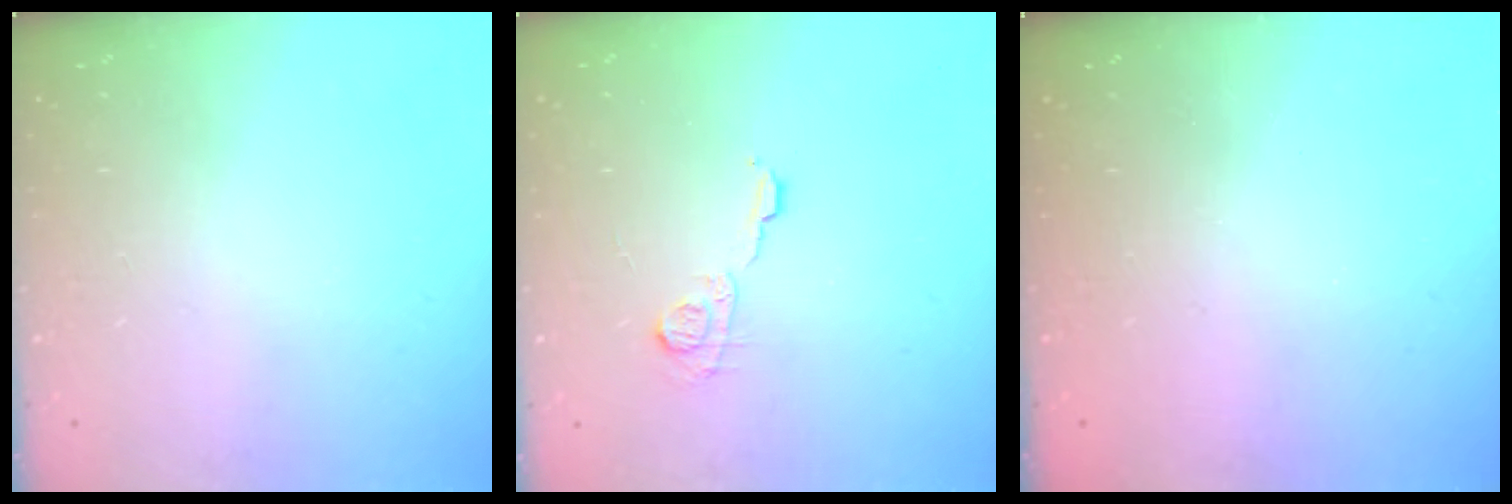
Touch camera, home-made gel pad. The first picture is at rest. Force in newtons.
{"total": 7.3, "press": 7.2, "slide": 0.4}
{"total": 2.6, "press": 2.5, "slide": 0.9}